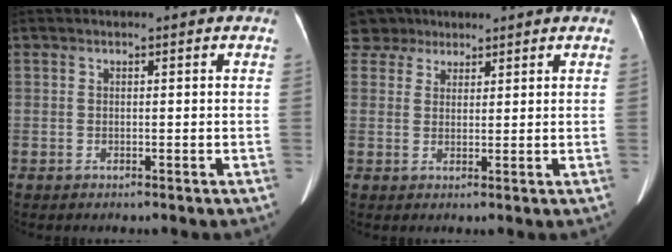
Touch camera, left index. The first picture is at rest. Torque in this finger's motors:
{"motor_torque": [-0.18, -0.16, -0.16, -0.04]}